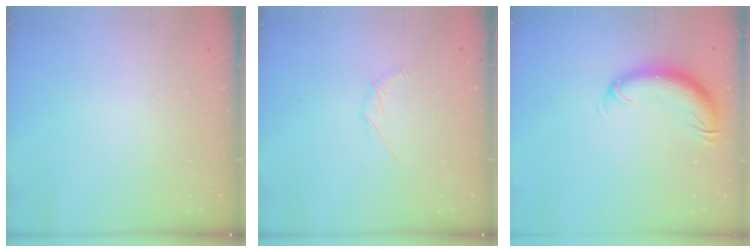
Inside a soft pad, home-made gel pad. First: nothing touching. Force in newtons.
{"total": 4.3, "press": 4.1, "slide": 1.1}
{"total": 11.2, "press": 10.8, "slide": 2.9}